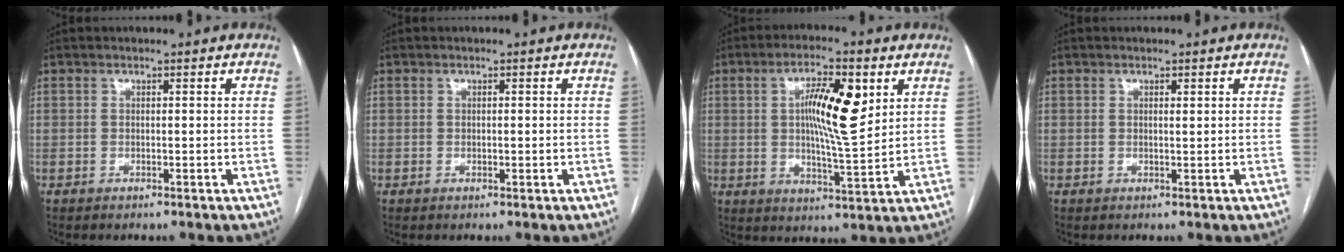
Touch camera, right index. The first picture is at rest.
{"total": 0.5, "force": [-0.1, 0.2, 0.5], "torque": [-0.010, -0.001, 0.000]}
{"total": 10.9, "force": [3.1, 2.1, 10.2], "torque": [-0.177, 0.005, 0.050]}
{"total": 0.6, "force": [0.2, 0.1, 0.5], "torque": [-0.013, -0.001, 0.004]}